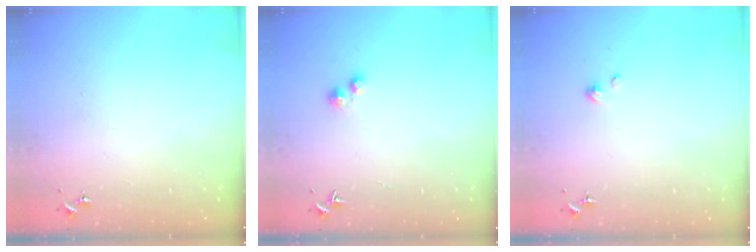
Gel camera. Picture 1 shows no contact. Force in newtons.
{"total": 1.6, "press": 1.6, "slide": 0.2}
{"total": 2.9, "press": 2.9, "slide": 0.2}